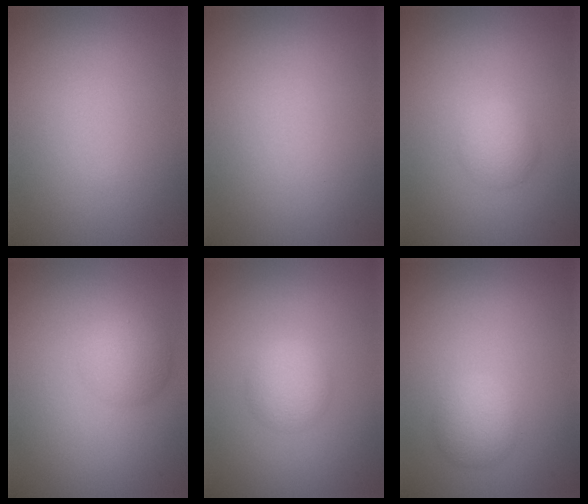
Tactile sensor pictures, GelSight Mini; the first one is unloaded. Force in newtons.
{"total": 0.0}
{"total": 2.0, "press": 2.0, "slide": 0.0}
{"total": 3.0, "press": 2.9, "slide": 0.2}
{"total": 2.4, "press": 2.4, "slide": 0.1}
{"total": 2.4, "press": 2.4, "slide": 0.0}